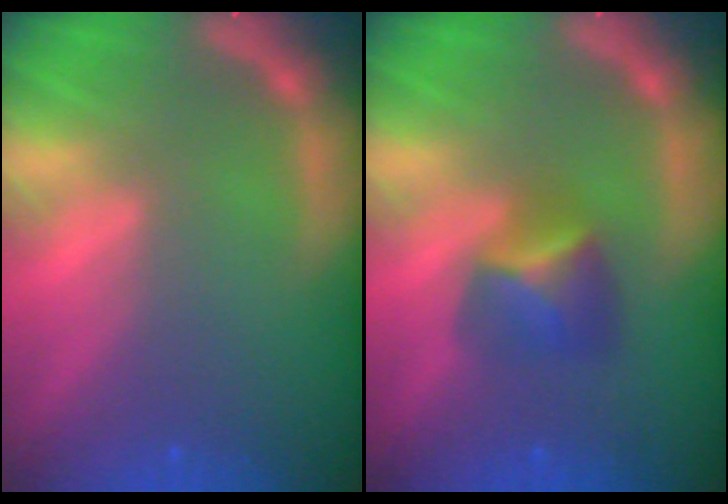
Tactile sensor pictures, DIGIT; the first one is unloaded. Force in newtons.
{"total": 3.4}